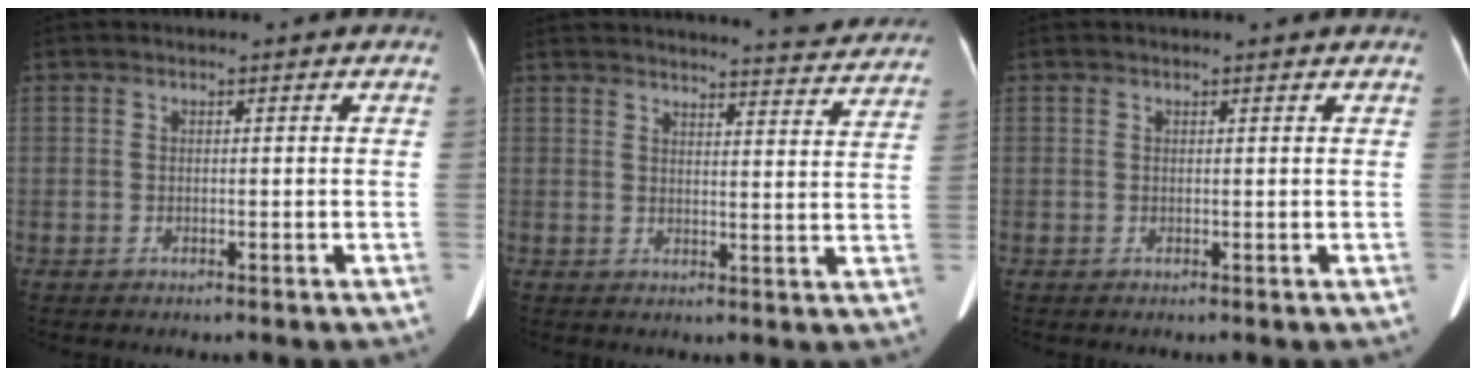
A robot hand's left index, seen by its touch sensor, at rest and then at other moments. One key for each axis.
{"total": 14.3, "fx": 13.8, "fy": 0.9, "fz": 3.7, "tx": -0.040, "ty": -0.041, "tz": 0.148}
{"total": 1.2, "fx": 1.1, "fy": 0.0, "fz": 0.3, "tx": -0.011, "ty": 0.006, "tz": 0.013}